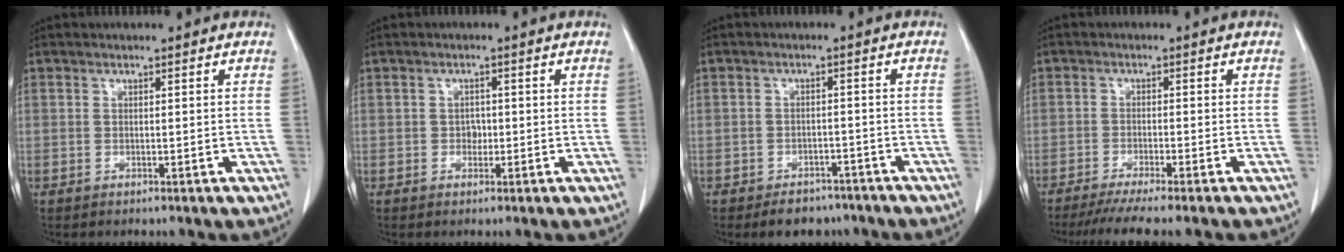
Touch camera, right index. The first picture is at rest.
{"total": 1.4, "force": [-0.2, 1.1, 0.9], "torque": [-0.011, 0.004, -0.004]}
{"total": 5.2, "force": [-4.0, 2.9, 1.4], "torque": [-0.013, 0.007, -0.055]}
{"total": 8.0, "force": [-6.8, -0.6, 4.2], "torque": [-0.052, -0.020, -0.106]}